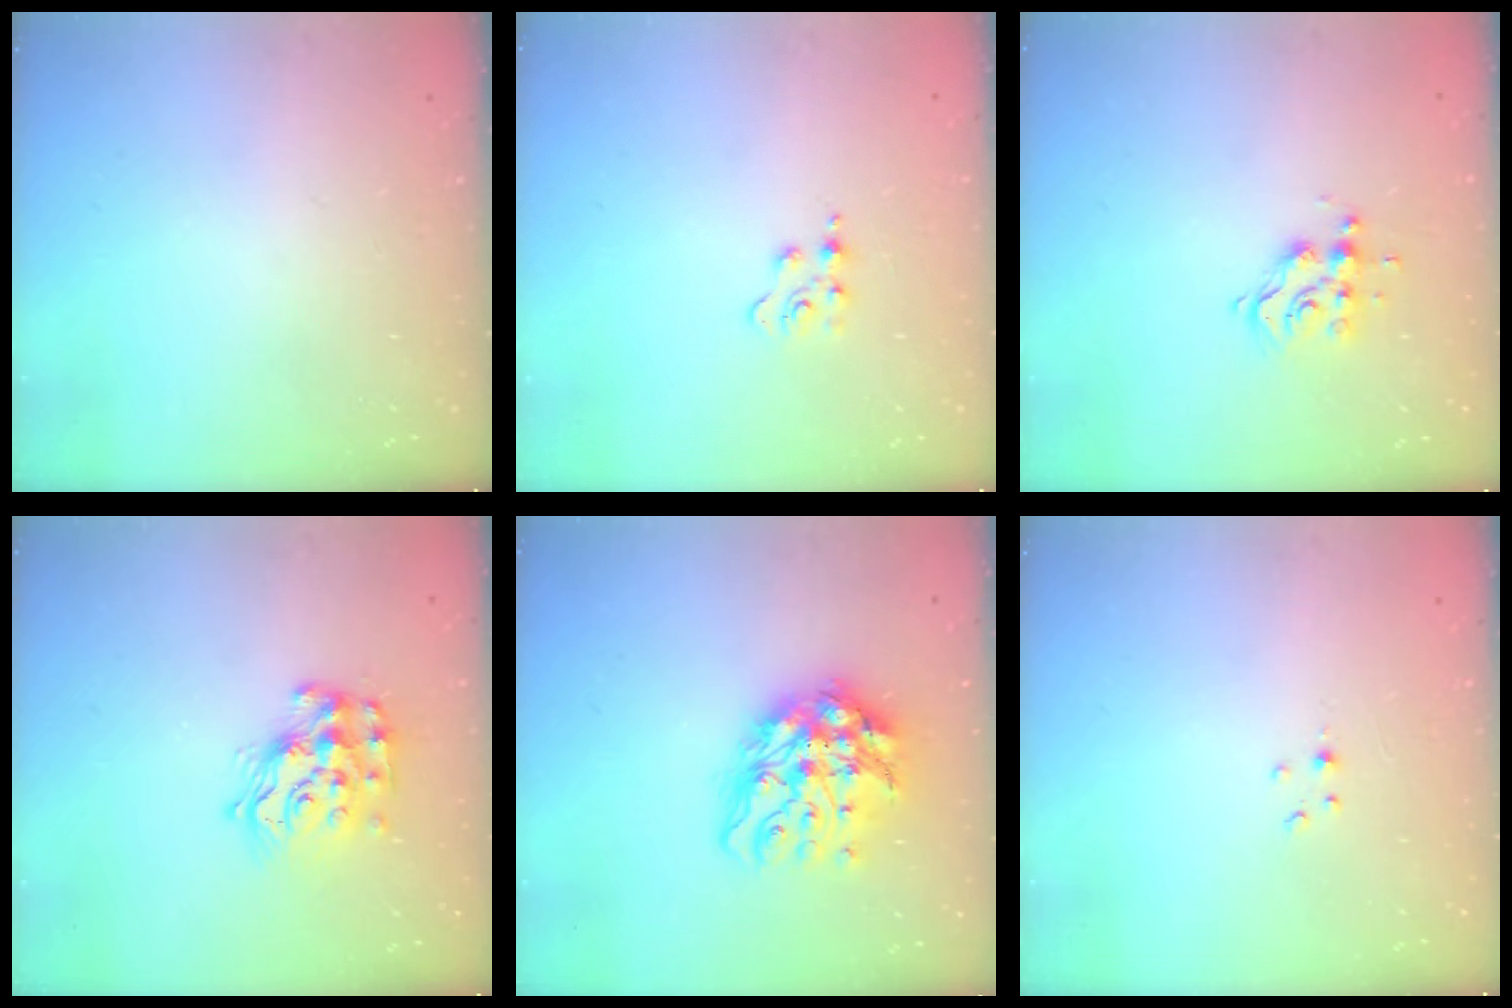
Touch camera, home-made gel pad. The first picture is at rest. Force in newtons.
{"total": 2.9, "press": 2.9, "slide": 0.4}
{"total": 8.9, "press": 8.8, "slide": 0.8}
{"total": 13.6, "press": 13.6, "slide": 1.0}
{"total": 15.3, "press": 15.2, "slide": 2.0}
{"total": 1.0, "press": 1.0, "slide": 0.2}